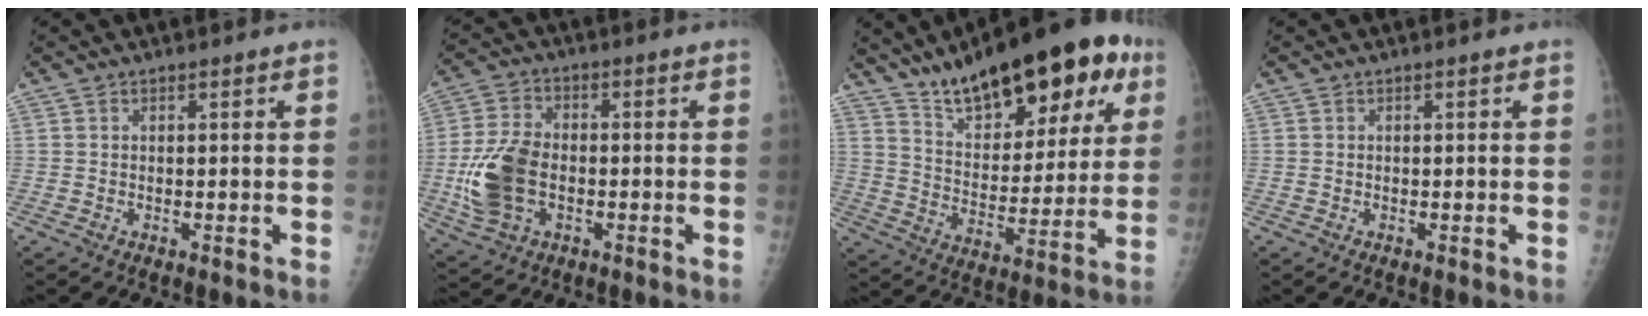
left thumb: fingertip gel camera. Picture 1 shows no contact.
{"total": 11.6, "force": [-2.2, 7.6, 8.5], "torque": [-0.170, 0.012, -0.041]}
{"total": 23.5, "force": [14.3, 10.1, 15.7], "torque": [-0.187, -0.038, 0.224]}
{"total": 0.0}